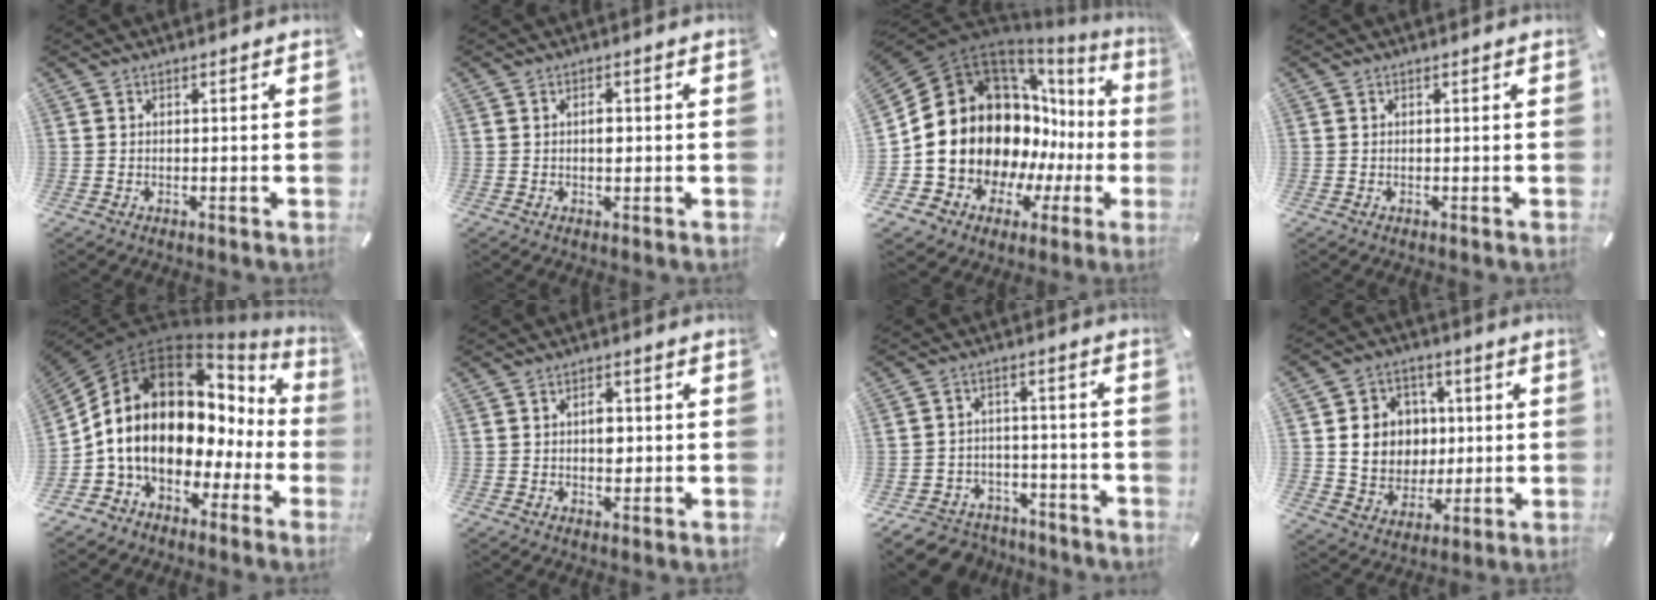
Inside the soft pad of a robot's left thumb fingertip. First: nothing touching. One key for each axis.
{"total": 2.0, "fx": 0.0, "fy": 1.2, "fz": 1.5, "tx": -0.022, "ty": 0.000, "tz": -0.004}
{"total": 21.7, "fx": -0.1, "fy": 17.8, "fz": 12.4, "tx": -0.207, "ty": -0.073, "tz": 0.049}
{"total": 0.0}
{"total": 15.4, "fx": 0.7, "fy": 12.1, "fz": 9.5, "tx": -0.189, "ty": -0.035, "tz": 0.010}
{"total": 3.5, "fx": 0.2, "fy": 2.4, "fz": 2.5, "tx": -0.018, "ty": -0.007, "tz": -0.006}
{"total": 6.7, "fx": -4.4, "fy": 4.8, "fz": 1.7, "tx": -0.033, "ty": 0.026, "tz": -0.081}
{"total": 11.6, "fx": 0.9, "fy": 11.0, "fz": 3.8, "tx": -0.063, "ty": 0.008, "tz": 0.031}